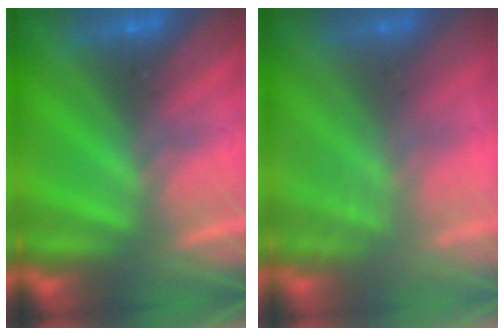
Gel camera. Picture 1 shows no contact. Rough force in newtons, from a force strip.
{"total": 2.4}